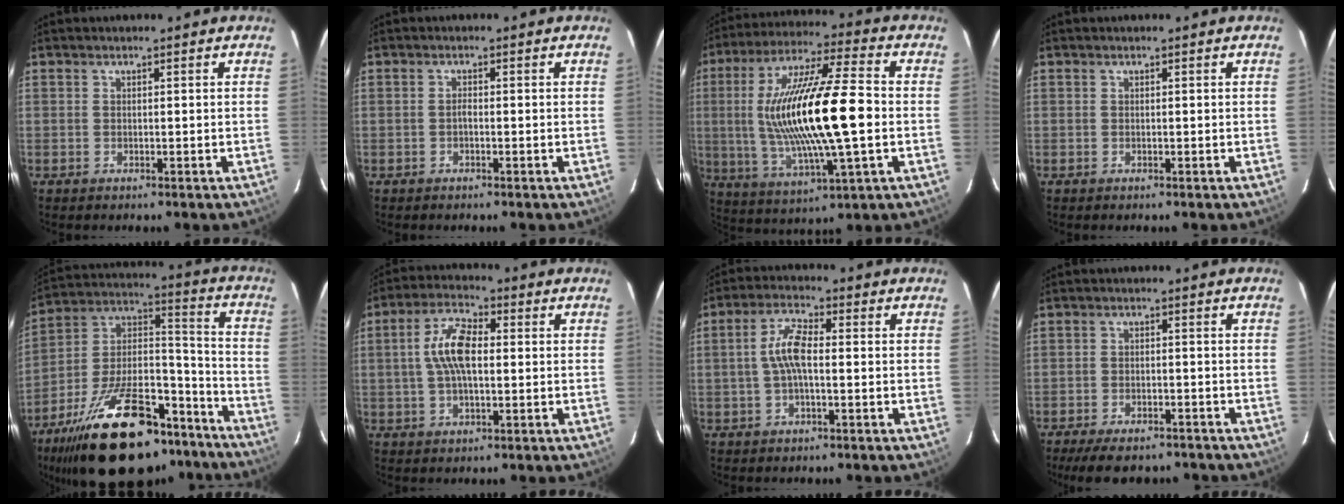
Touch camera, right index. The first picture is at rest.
{"total": 0.7, "force": [-0.4, 0.3, 0.5], "torque": [-0.010, 0.005, -0.009]}
{"total": 21.7, "force": [-0.3, 4.1, 21.3], "torque": [-0.400, -0.001, 0.003]}
{"total": 0.0}
{"total": 31.0, "force": [-21.5, 13.5, 17.8], "torque": [-0.321, 0.024, -0.322]}
{"total": 8.7, "force": [0.5, 3.7, 7.8], "torque": [-0.155, 0.017, 0.008]}
{"total": 6.1, "force": [-0.4, 2.0, 5.8], "torque": [-0.120, 0.015, -0.010]}
{"total": 10.9, "force": [-9.0, 3.7, 5.0], "torque": [-0.112, -0.016, -0.132]}